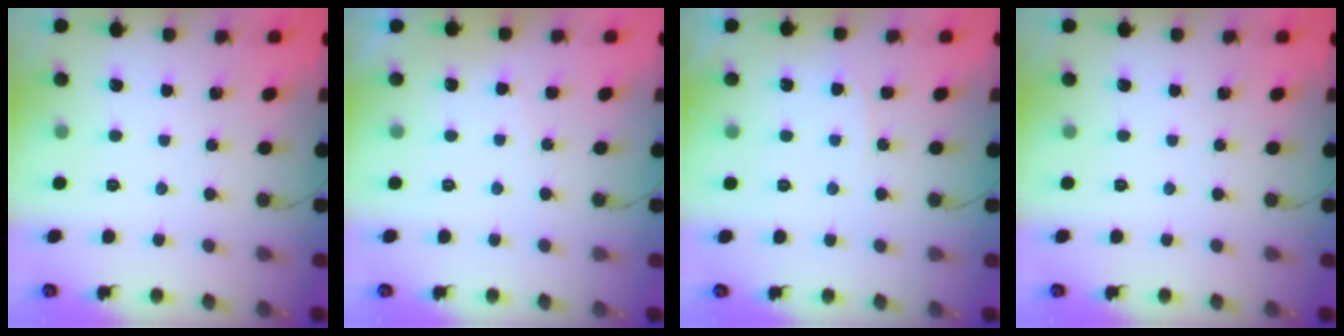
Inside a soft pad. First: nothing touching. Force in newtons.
{"total": 3.9, "press": 3.9, "slide": 0.4}
{"total": 7.1, "press": 7.1, "slide": 0.5}
{"total": 0.0}